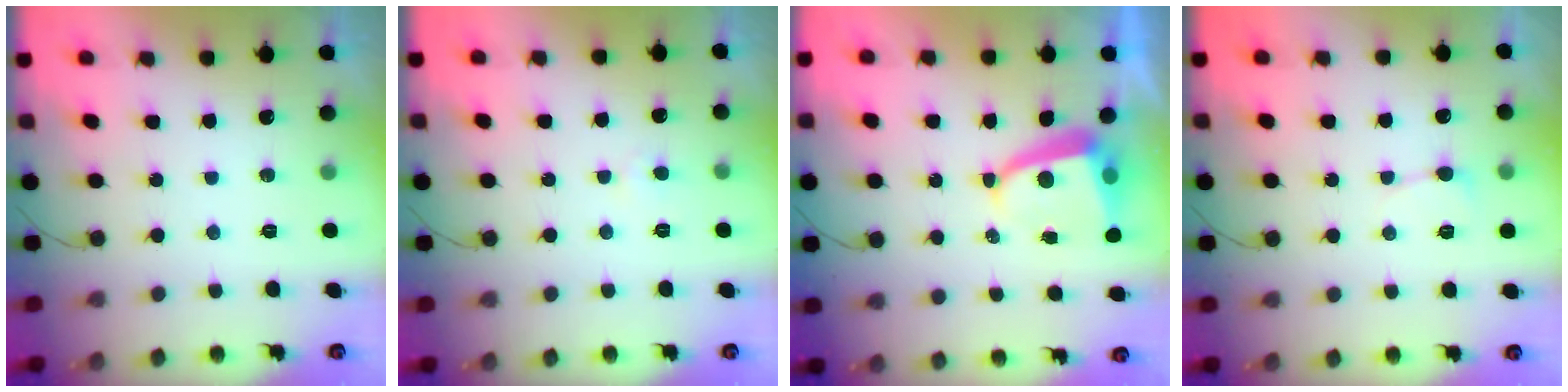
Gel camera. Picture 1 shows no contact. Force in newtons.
{"total": 2.6, "press": 2.6, "slide": 0.3}
{"total": 6.6, "press": 6.5, "slide": 0.9}
{"total": 3.6, "press": 3.6, "slide": 0.6}